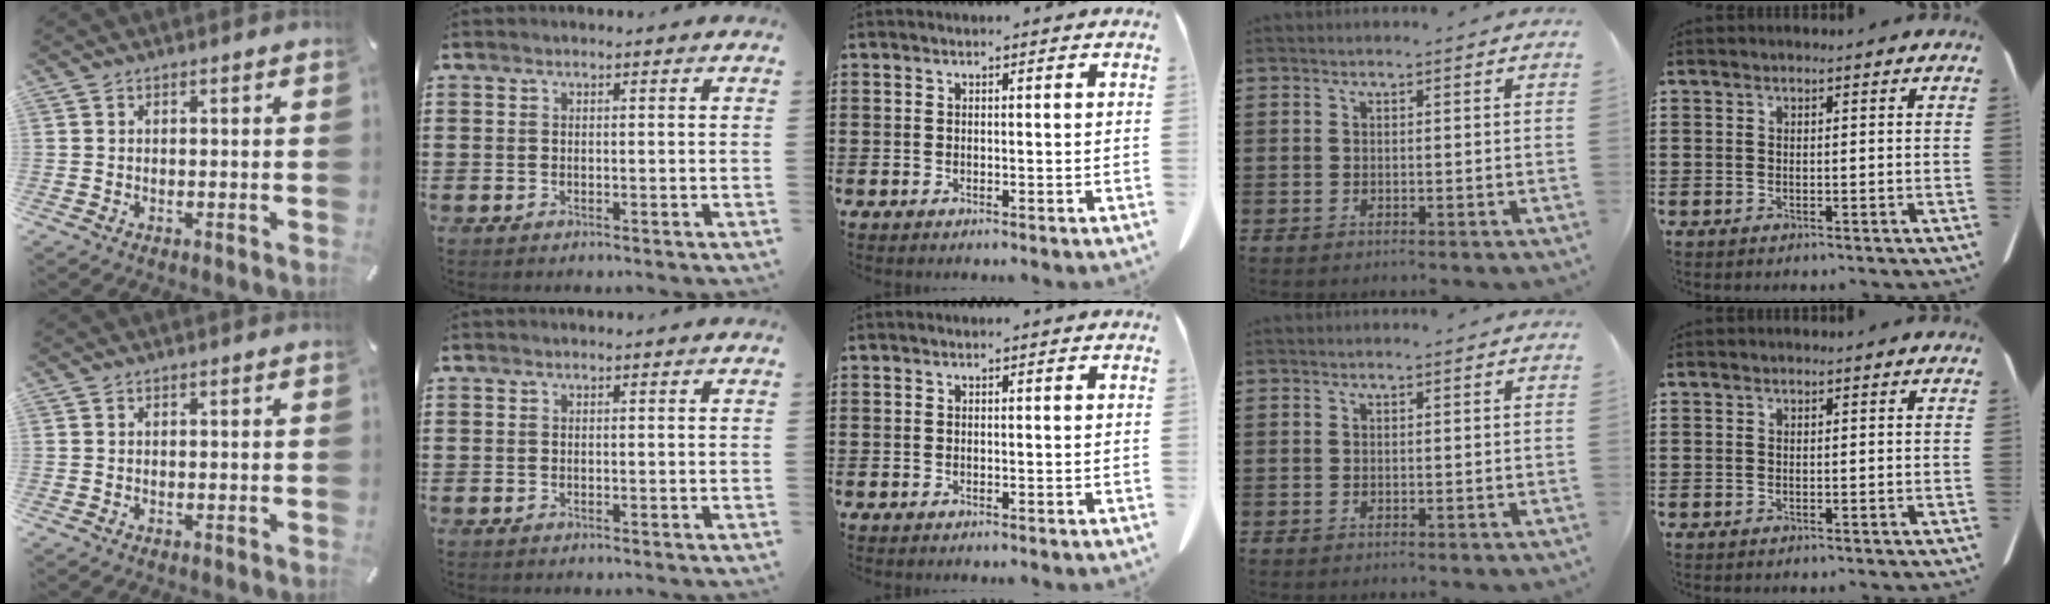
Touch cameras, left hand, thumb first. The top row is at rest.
{}